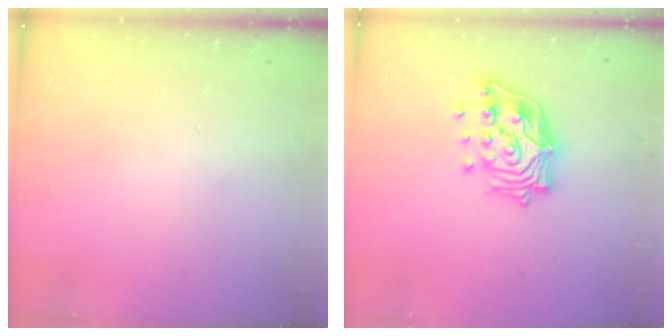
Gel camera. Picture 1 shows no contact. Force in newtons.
{"total": 14.6, "press": 14.5, "slide": 1.8}